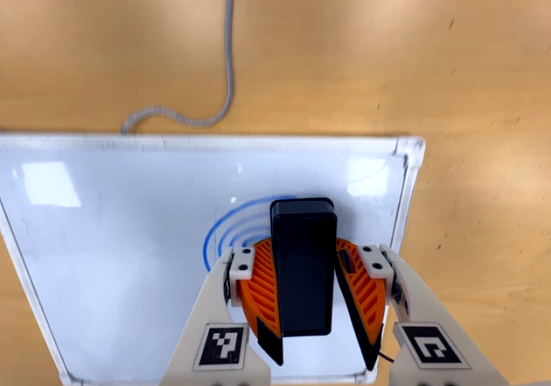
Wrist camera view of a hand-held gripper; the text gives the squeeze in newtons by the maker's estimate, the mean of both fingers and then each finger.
{"total": 11.7, "left": 13.3, "right": 10.2}